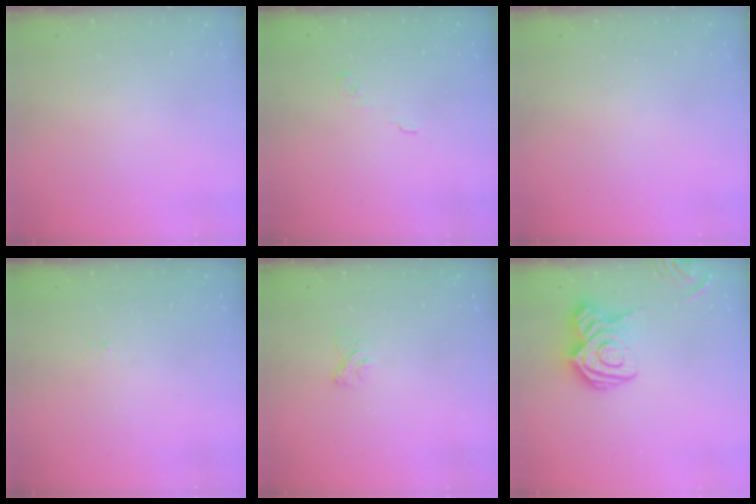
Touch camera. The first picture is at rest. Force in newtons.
{"total": 4.3, "press": 4.3, "slide": 0.9}
{"total": 0.0}
{"total": 2.8, "press": 2.6, "slide": 0.8}
{"total": 3.1, "press": 2.8, "slide": 1.2}
{"total": 16.3, "press": 16.2, "slide": 1.2}